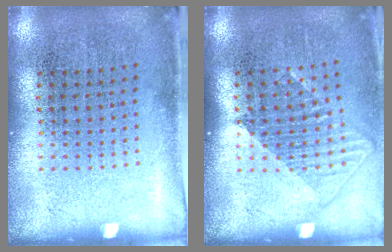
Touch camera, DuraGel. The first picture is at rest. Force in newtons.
{"total": 1.2, "press": 1.0, "slide": 0.8}